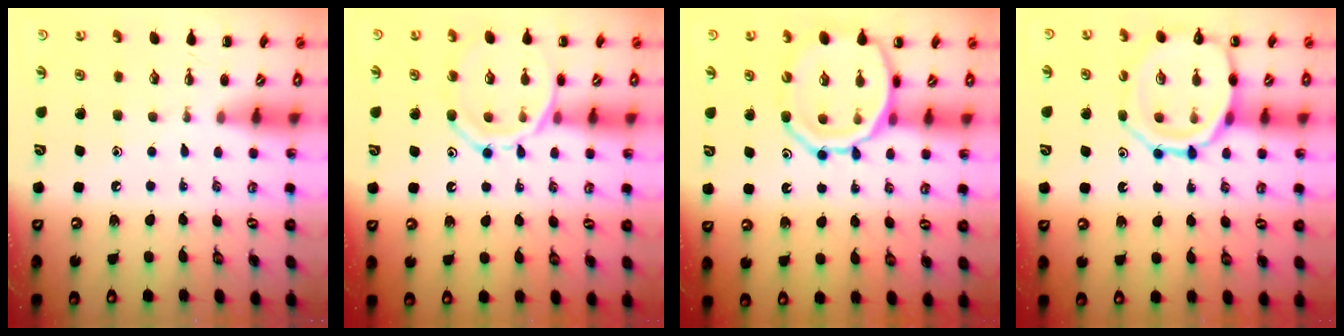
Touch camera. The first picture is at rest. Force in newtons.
{"total": 14.0, "press": 14.0, "slide": 1.6}
{"total": 15.4, "press": 15.1, "slide": 3.0}
{"total": 14.1, "press": 14.0, "slide": 1.7}